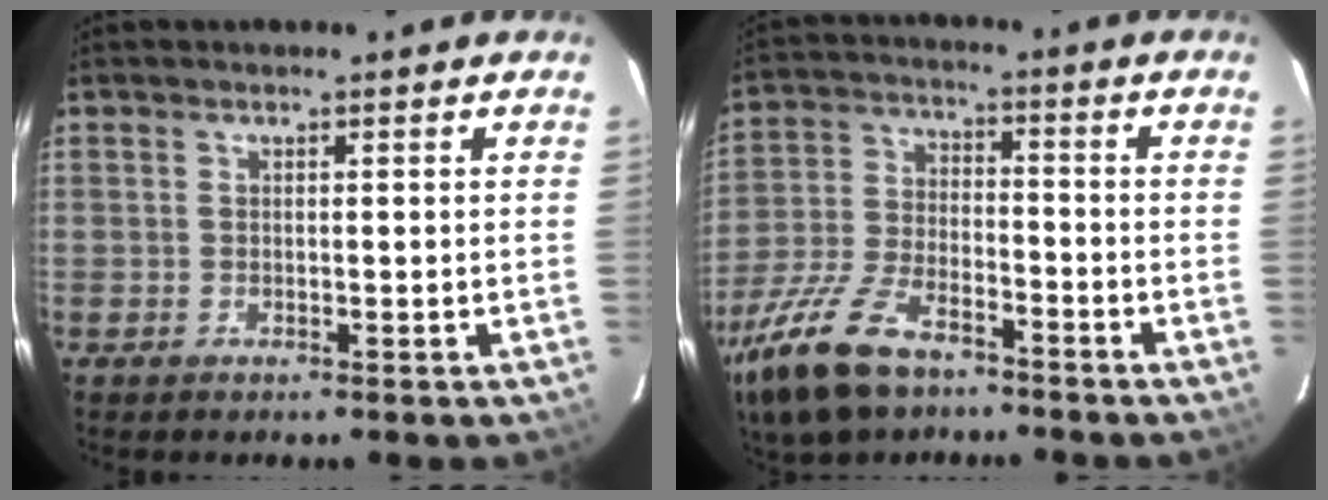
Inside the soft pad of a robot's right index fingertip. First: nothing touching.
{"total": 16.4, "force": [-11.1, 7.2, 9.7], "torque": [-0.228, -0.026, -0.211]}